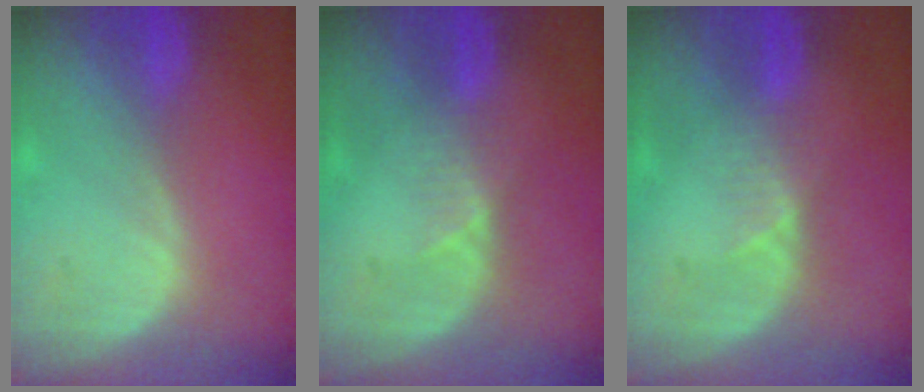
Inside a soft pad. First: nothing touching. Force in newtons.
{"total": 2.6, "press": 2.2, "slide": 1.4}
{"total": 2.6, "press": 2.2, "slide": 1.4}